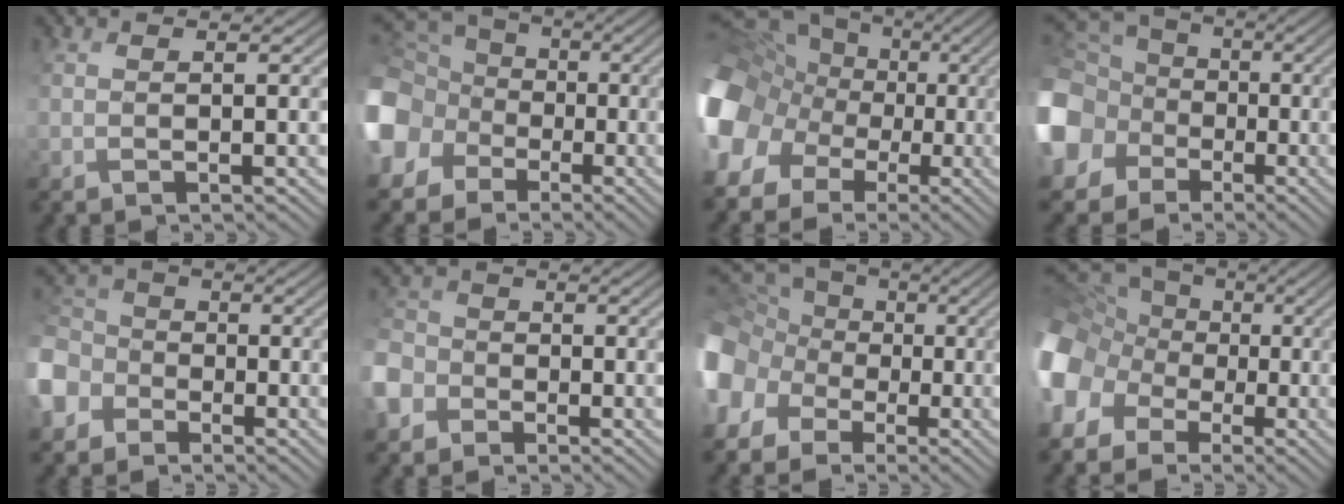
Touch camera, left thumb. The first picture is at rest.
{"total": 11.9, "force": [-3.9, 10.5, 4.1], "torque": [-0.177, -0.028, -0.076]}
{"total": 15.8, "force": [-1.5, 14.0, 7.2], "torque": [-0.236, -0.012, -0.037]}
{"total": 13.1, "force": [-3.5, 11.8, 4.4], "torque": [-0.185, -0.032, -0.079]}
{"total": 5.8, "force": [-3.5, 4.6, 0.9], "torque": [-0.059, 0.001, -0.086]}
{"total": 4.7, "force": [-3.5, 3.0, 0.2], "torque": [-0.034, -0.002, -0.078]}
{"total": 14.1, "force": [-3.7, 12.4, 5.7], "torque": [-0.205, -0.014, -0.093]}
{"total": 13.2, "force": [-3.3, 11.6, 5.4], "torque": [-0.211, -0.017, -0.070]}